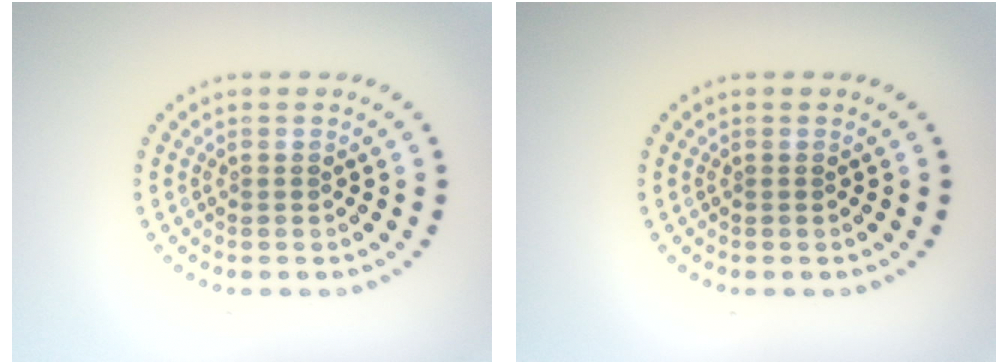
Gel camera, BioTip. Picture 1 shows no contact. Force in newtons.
{"total": 0.0}